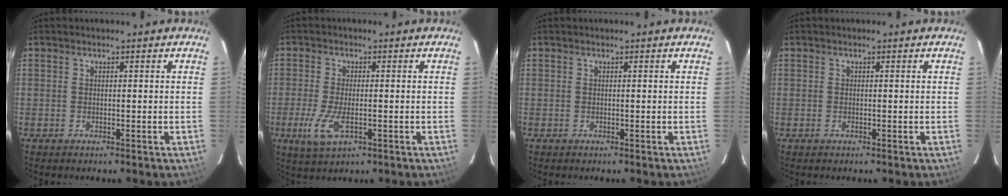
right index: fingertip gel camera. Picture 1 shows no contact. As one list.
[{"total": 6.9, "force": [-2.5, 2.6, 5.9], "torque": [-0.131, -0.018, -0.046]}, {"total": 0.0}, {"total": 0.0}]